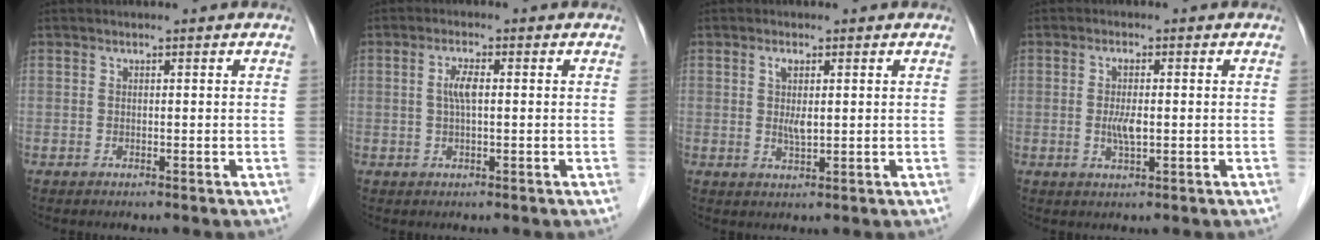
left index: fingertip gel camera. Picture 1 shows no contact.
{"total": 2.7, "force": [0.3, 0.6, 2.6], "torque": [-0.056, 0.003, 0.007]}
{"total": 1.8, "force": [0.2, 0.6, 1.7], "torque": [-0.037, 0.001, 0.008]}
{"total": 3.2, "force": [-0.3, 0.7, 3.1], "torque": [-0.063, -0.003, -0.004]}